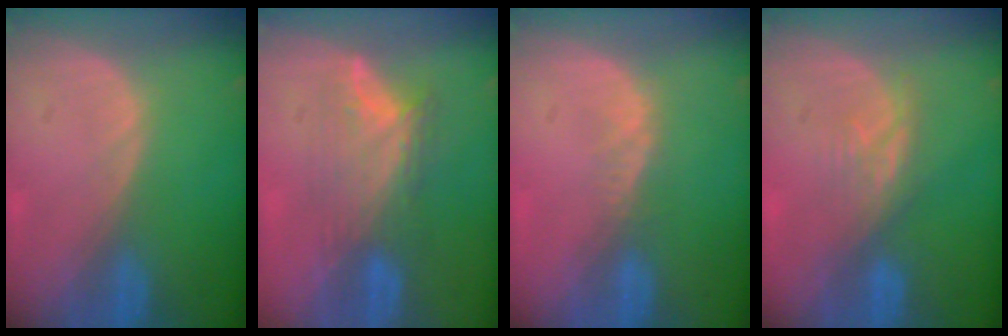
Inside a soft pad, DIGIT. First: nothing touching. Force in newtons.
{"total": 7.0, "press": 6.5, "slide": 2.6}
{"total": 2.1, "press": 1.5, "slide": 1.4}
{"total": 3.8, "press": 3.7, "slide": 0.5}